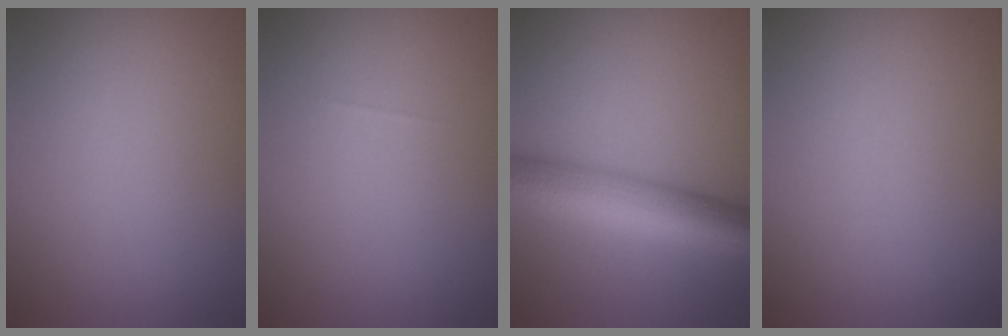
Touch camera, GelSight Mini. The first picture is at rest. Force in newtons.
{"total": 0.0}
{"total": 8.5, "press": 8.5, "slide": 0.2}
{"total": 0.0}